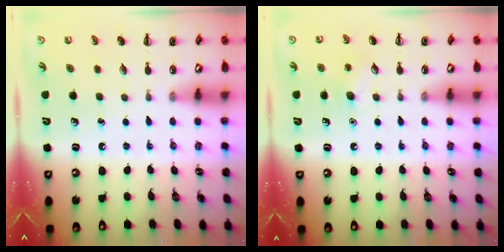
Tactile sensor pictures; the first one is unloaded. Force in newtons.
{"total": 7.2, "press": 7.0, "slide": 1.5}